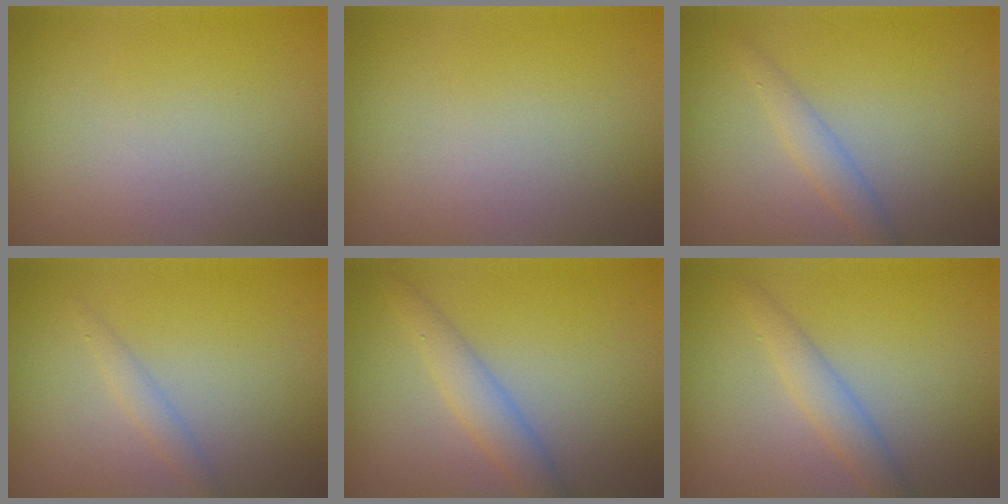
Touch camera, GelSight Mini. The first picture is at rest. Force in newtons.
{"total": 0.0}
{"total": 1.9, "press": 1.9, "slide": 0.1}
{"total": 1.3, "press": 1.3, "slide": 0.0}
{"total": 2.9, "press": 2.9, "slide": 0.1}
{"total": 2.3, "press": 2.3, "slide": 0.1}